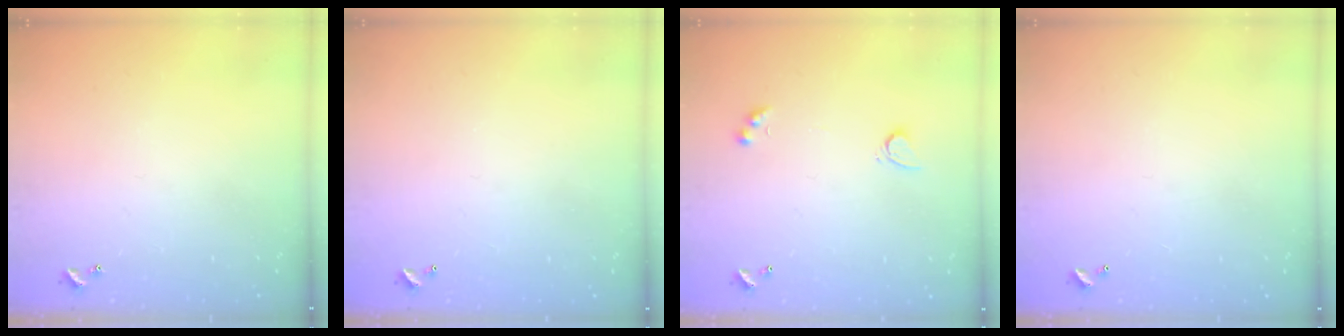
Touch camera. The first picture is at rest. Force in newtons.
{"total": 2.9, "press": 2.9, "slide": 0.1}
{"total": 3.0, "press": 2.5, "slide": 1.6}
{"total": 2.9, "press": 2.9, "slide": 0.1}